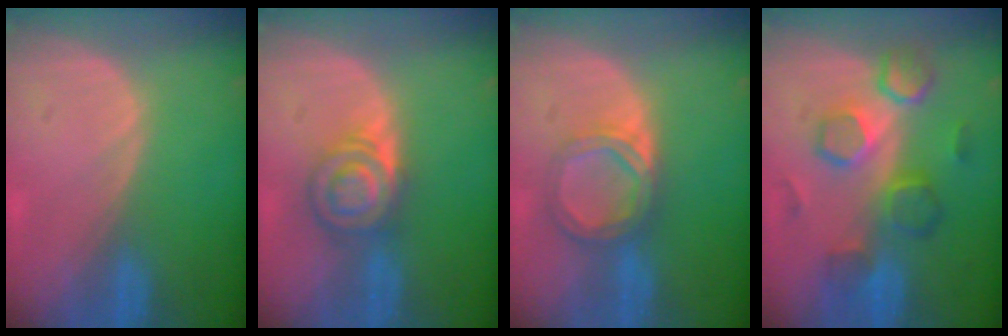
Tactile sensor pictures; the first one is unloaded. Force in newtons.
{"total": 6.1, "press": 5.9, "slide": 1.8}
{"total": 5.6, "press": 5.3, "slide": 1.9}
{"total": 8.3, "press": 8.2, "slide": 1.4}